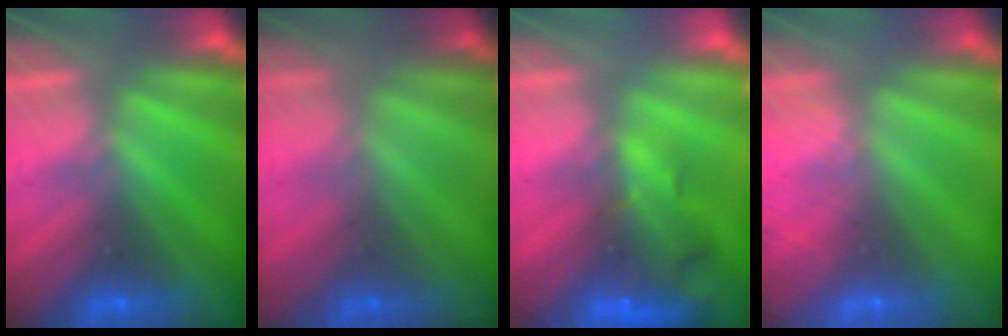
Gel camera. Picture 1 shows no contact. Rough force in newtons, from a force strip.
{"total": 1.4}
{"total": 7.1}
{"total": 9.4}